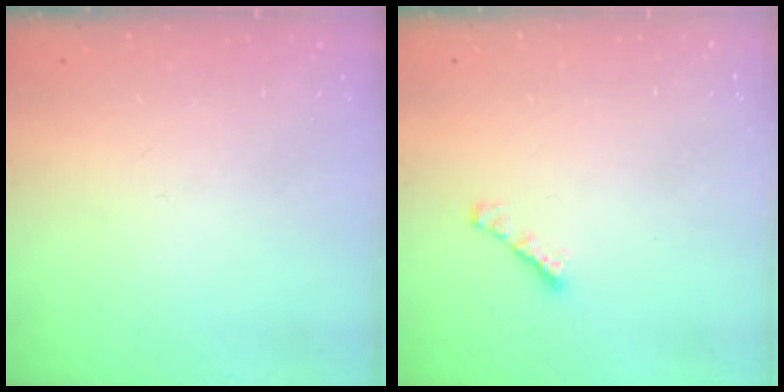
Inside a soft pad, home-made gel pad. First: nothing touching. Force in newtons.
{"total": 1.9, "press": 1.9, "slide": 0.5}